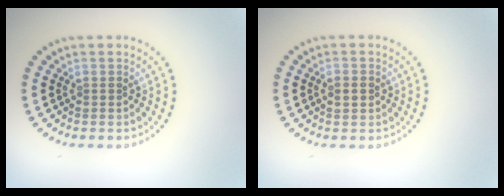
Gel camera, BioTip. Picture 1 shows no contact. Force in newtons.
{"total": 1.9, "press": 1.9, "slide": 0.1}